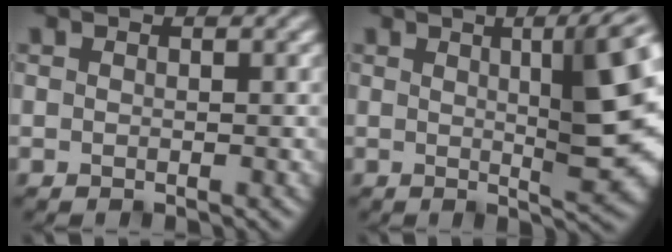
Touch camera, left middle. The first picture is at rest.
{"total": 10.2, "force": [2.2, 2.5, 9.7], "torque": [-0.091, 0.013, 0.024]}